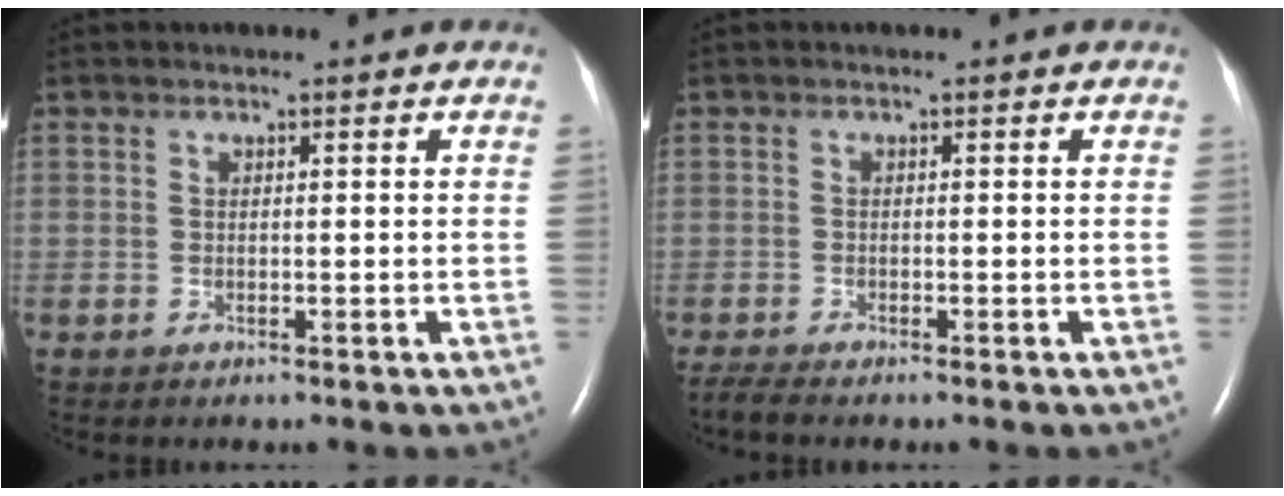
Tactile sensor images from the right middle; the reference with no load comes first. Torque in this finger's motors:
{"motor_torque": [0.19, -0.17, 0.01, 0.01]}